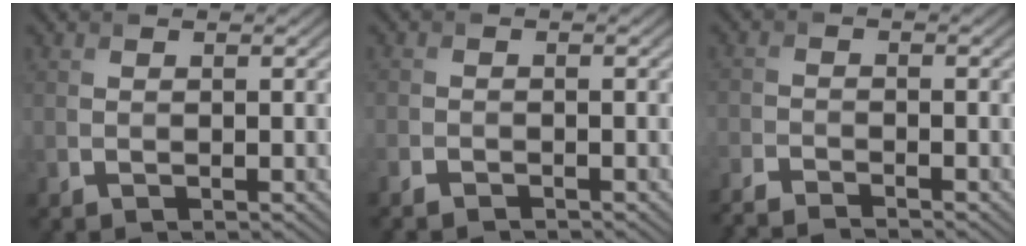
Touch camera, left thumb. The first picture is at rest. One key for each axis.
{"total": 2.0, "fx": -1.9, "fy": 0.3, "fz": 0.6, "tx": -0.011, "ty": -0.007, "tz": -0.041}
{"total": 3.6, "fx": -3.4, "fy": 0.1, "fz": 1.2, "tx": -0.026, "ty": -0.010, "tz": -0.072}